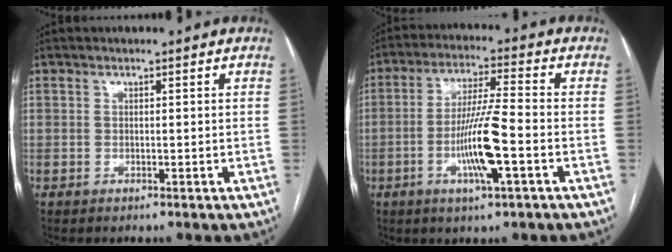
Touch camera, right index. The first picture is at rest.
{"total": 10.3, "force": [-3.2, 0.2, 9.8], "torque": [-0.189, -0.006, -0.060]}